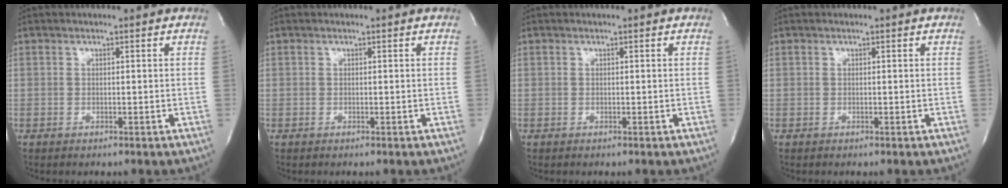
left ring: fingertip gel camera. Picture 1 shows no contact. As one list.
[{"total": 0.0}, {"total": 0.0}, {"total": 0.0}]